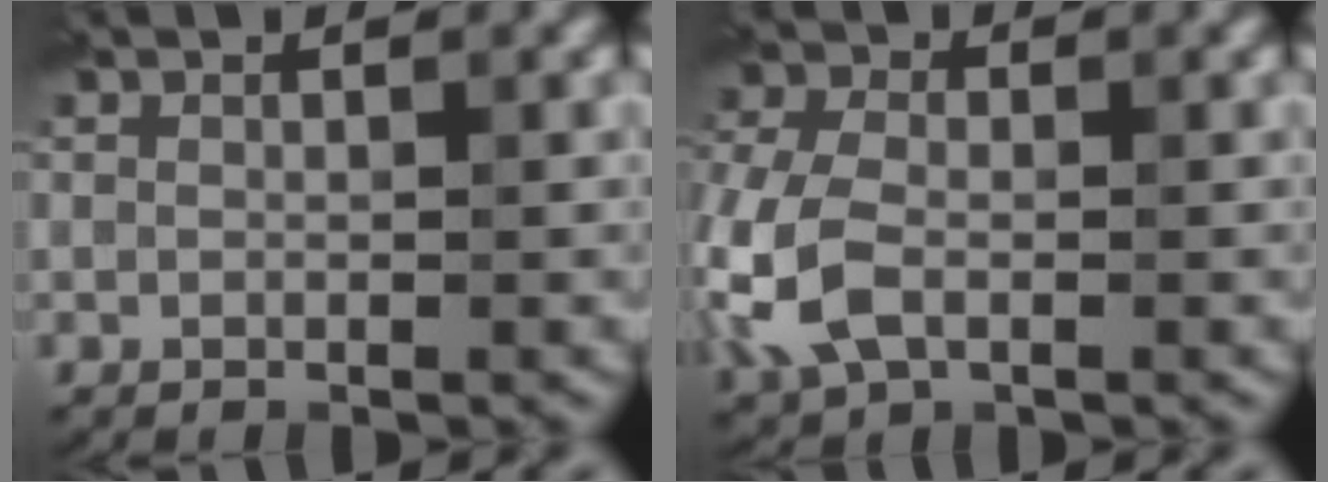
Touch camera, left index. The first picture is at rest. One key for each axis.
{"total": 5.8, "fx": -1.7, "fy": 3.8, "fz": 4.0, "tx": -0.112, "ty": -0.002, "tz": -0.045}